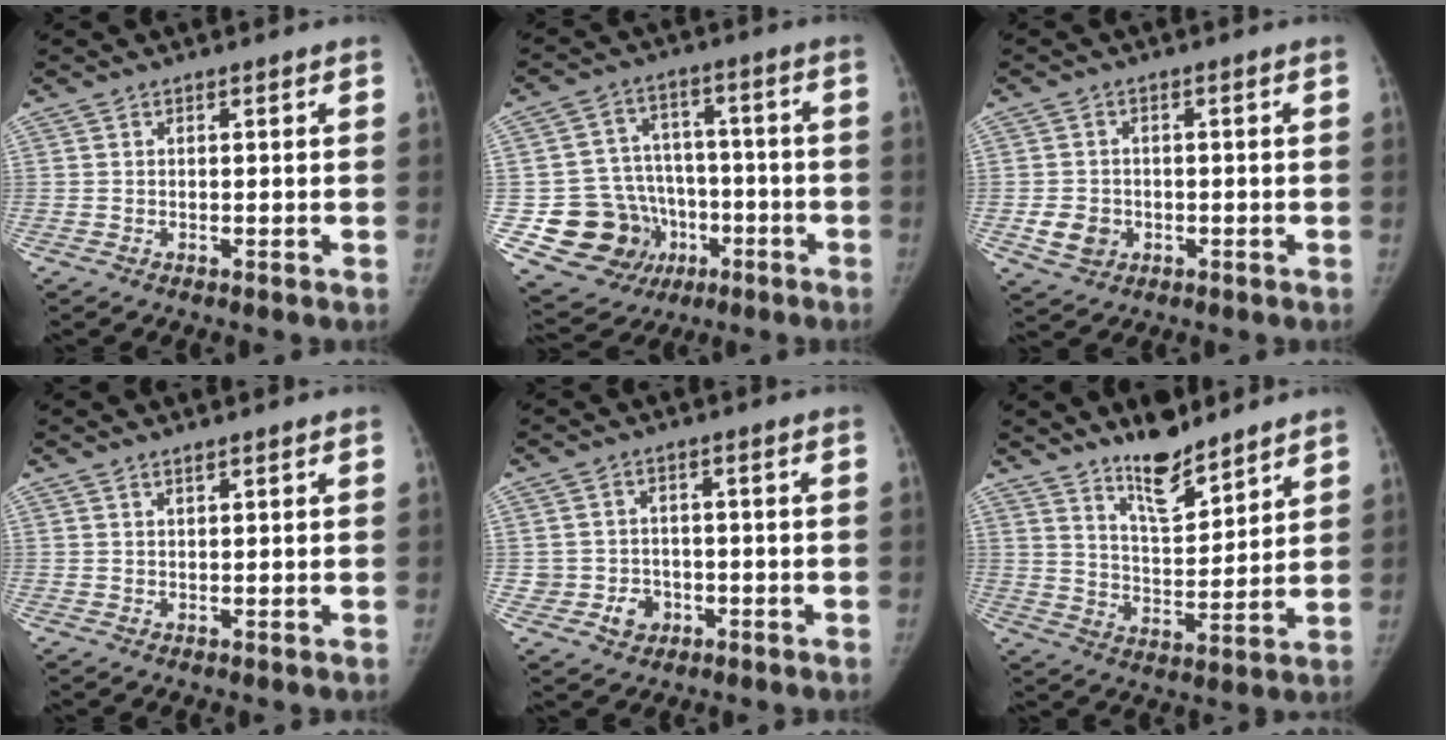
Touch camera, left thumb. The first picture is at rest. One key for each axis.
{"total": 16.0, "fx": -4.6, "fy": 14.4, "fz": 5.2, "tx": -0.067, "ty": 0.061, "tz": -0.056}
{"total": 4.8, "fx": -1.2, "fy": 4.1, "fz": 2.2, "tx": -0.028, "ty": 0.004, "tz": -0.013}
{"total": 0.9, "fx": 0.8, "fy": 0.2, "fz": 0.5, "tx": -0.007, "ty": -0.006, "tz": 0.015}
{"total": 4.7, "fx": -1.5, "fy": 4.2, "fz": 1.3, "tx": 0.005, "ty": 0.010, "tz": -0.018}
{"total": 10.7, "fx": 8.5, "fy": 3.4, "fz": 5.5, "tx": -0.071, "ty": -0.071, "tz": 0.152}